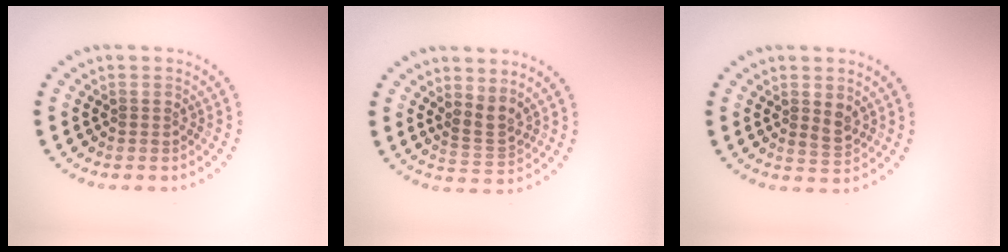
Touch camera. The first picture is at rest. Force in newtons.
{"total": 2.3, "press": 1.5, "slide": 1.7}
{"total": 1.6, "press": 1.6, "slide": 0.5}